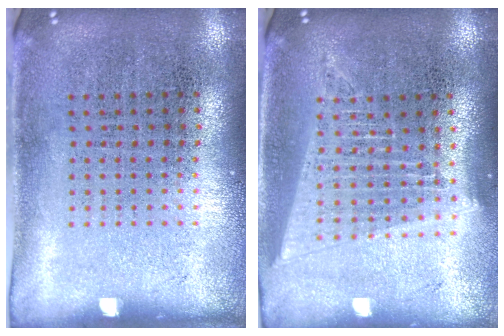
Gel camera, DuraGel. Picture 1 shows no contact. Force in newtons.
{"total": 1.8, "press": 1.6, "slide": 0.8}